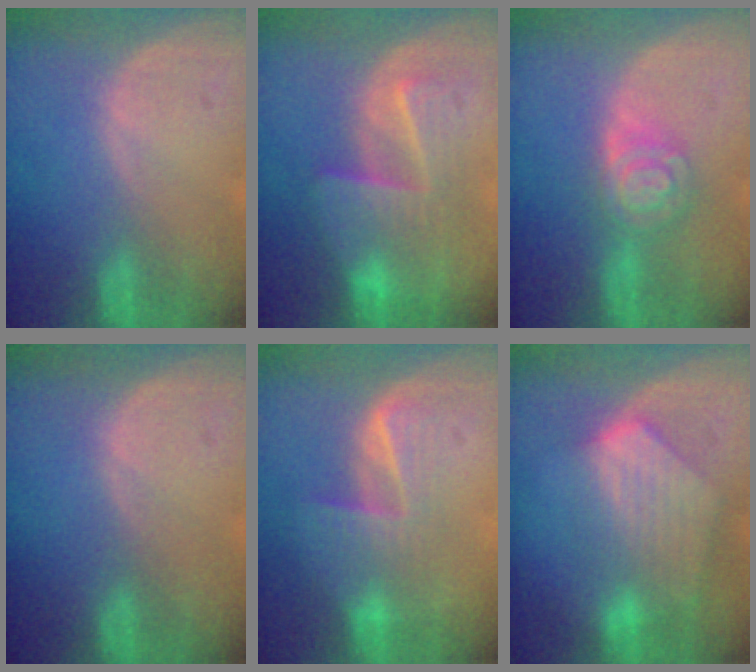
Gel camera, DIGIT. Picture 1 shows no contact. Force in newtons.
{"total": 7.1, "press": 7.1, "slide": 0.3}
{"total": 5.8, "press": 5.8, "slide": 0.3}
{"total": 0.0}
{"total": 6.0, "press": 5.7, "slide": 1.8}
{"total": 8.6, "press": 7.7, "slide": 3.8}